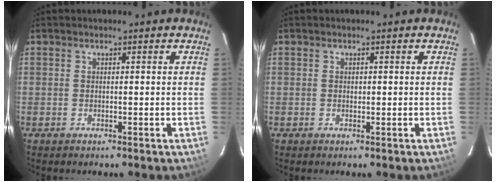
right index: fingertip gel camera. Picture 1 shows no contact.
{"total": 0.6, "force": [0.1, 0.4, 0.3], "torque": [-0.005, 0.002, 0.002]}